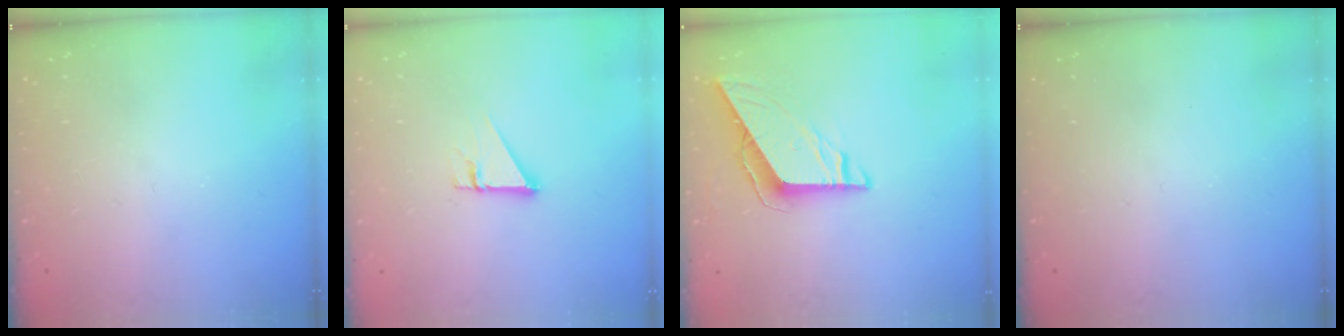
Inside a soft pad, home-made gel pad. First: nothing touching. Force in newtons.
{"total": 2.7, "press": 2.7, "slide": 0.2}
{"total": 7.6, "press": 7.6, "slide": 0.2}
{"total": 0.0}